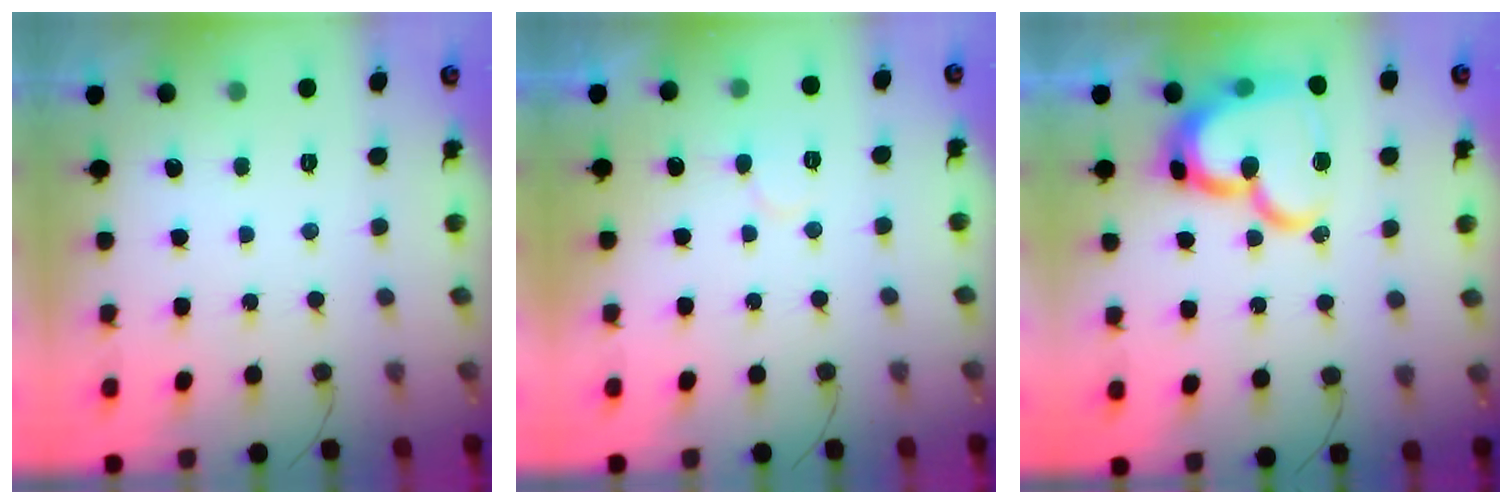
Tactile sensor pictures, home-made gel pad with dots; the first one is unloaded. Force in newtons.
{"total": 6.1, "press": 6.1, "slide": 0.5}
{"total": 21.2, "press": 21.1, "slide": 1.5}